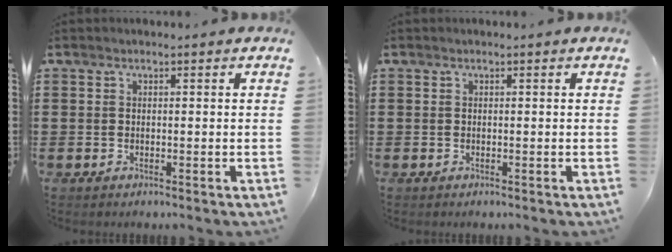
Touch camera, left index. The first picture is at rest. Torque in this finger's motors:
{"motor_torque": [0.00, -0.01, 0.00, 0.00]}